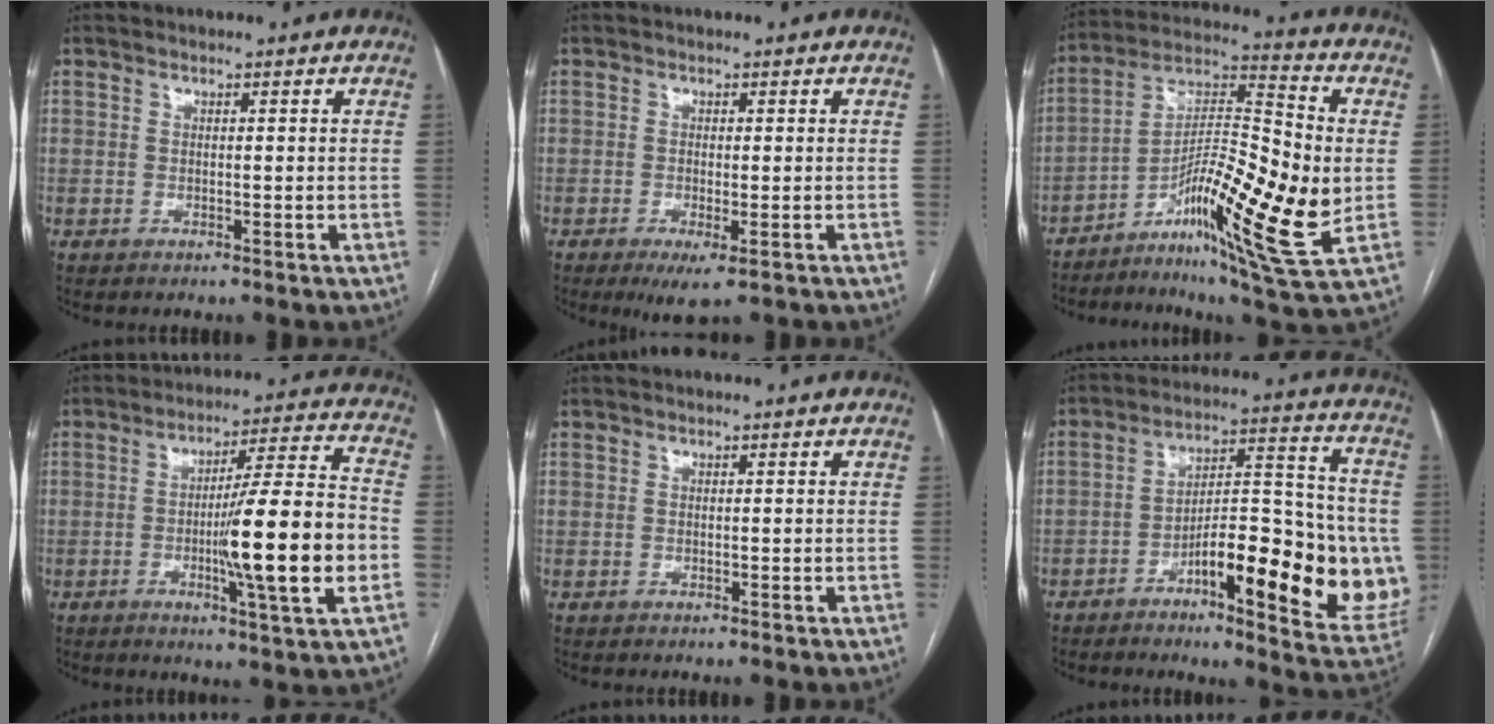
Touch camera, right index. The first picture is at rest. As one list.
[{"total": 3.8, "force": [-2.1, 0.9, 3.1], "torque": [-0.047, -0.009, -0.027]}, {"total": 20.3, "force": [-4.1, 2.9, 19.7], "torque": [-0.349, 0.000, -0.068]}, {"total": 16.5, "force": [-3.4, -0.1, 16.1], "torque": [-0.250, -0.005, -0.056]}, {"total": 0.0}, {"total": 20.9, "force": [-5.4, 5.2, 19.5], "torque": [-0.225, 0.024, -0.065]}]